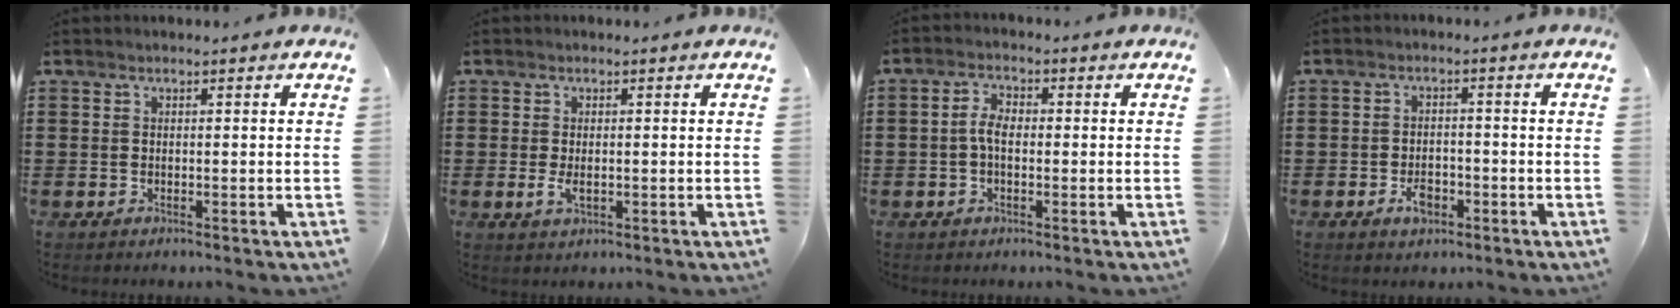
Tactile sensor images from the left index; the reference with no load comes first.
{"total": 2.3, "force": [-0.2, 1.1, 2.0], "torque": [-0.046, -0.003, -0.006]}
{"total": 3.6, "force": [-0.4, 1.7, 3.2], "torque": [-0.073, 0.002, -0.013]}
{"total": 3.5, "force": [-1.8, 1.9, 2.3], "torque": [-0.040, 0.003, -0.032]}